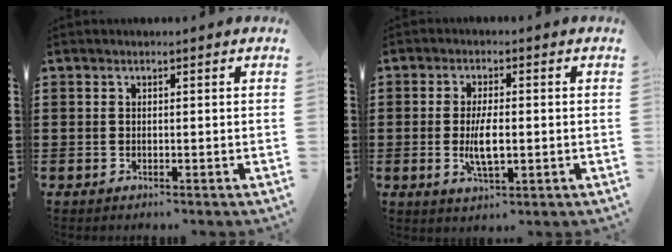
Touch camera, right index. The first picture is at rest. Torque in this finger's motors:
{"motor_torque": [2.14, 0.00, 0.67, 0.21]}